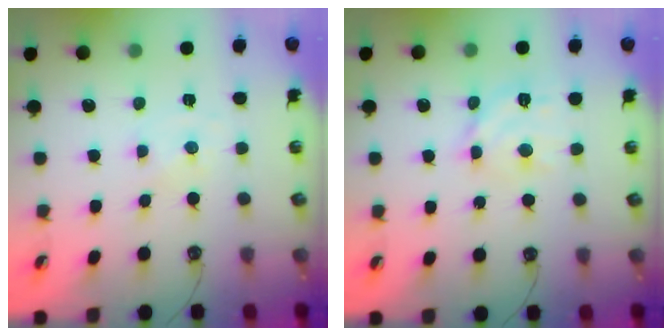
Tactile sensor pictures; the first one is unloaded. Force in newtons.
{"total": 11.9, "press": 11.9, "slide": 1.0}